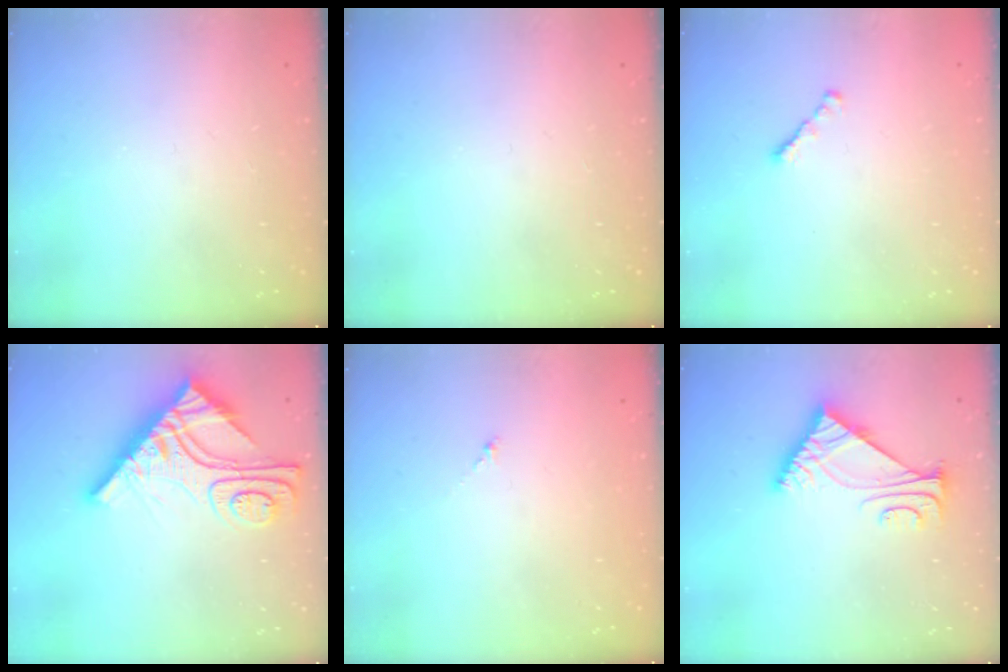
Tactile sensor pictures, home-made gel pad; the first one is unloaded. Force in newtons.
{"total": 0.0}
{"total": 1.3, "press": 1.2, "slide": 0.5}
{"total": 17.0, "press": 16.9, "slide": 1.4}
{"total": 0.0}
{"total": 6.6, "press": 6.6, "slide": 1.0}